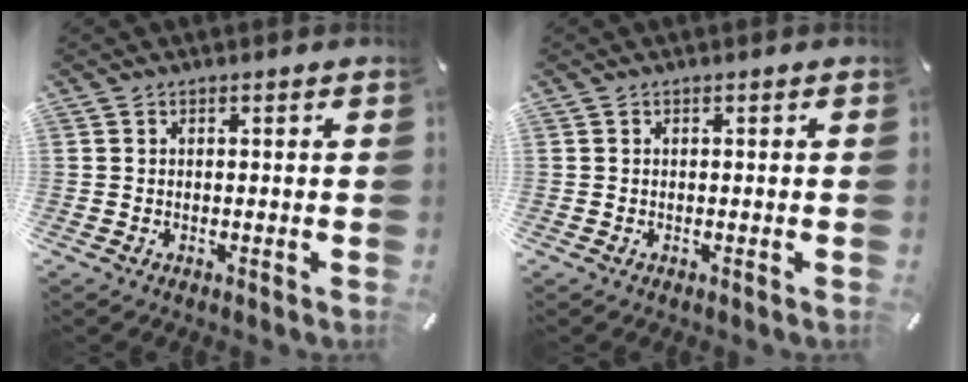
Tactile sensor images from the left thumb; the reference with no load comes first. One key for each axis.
{"total": 0.0}